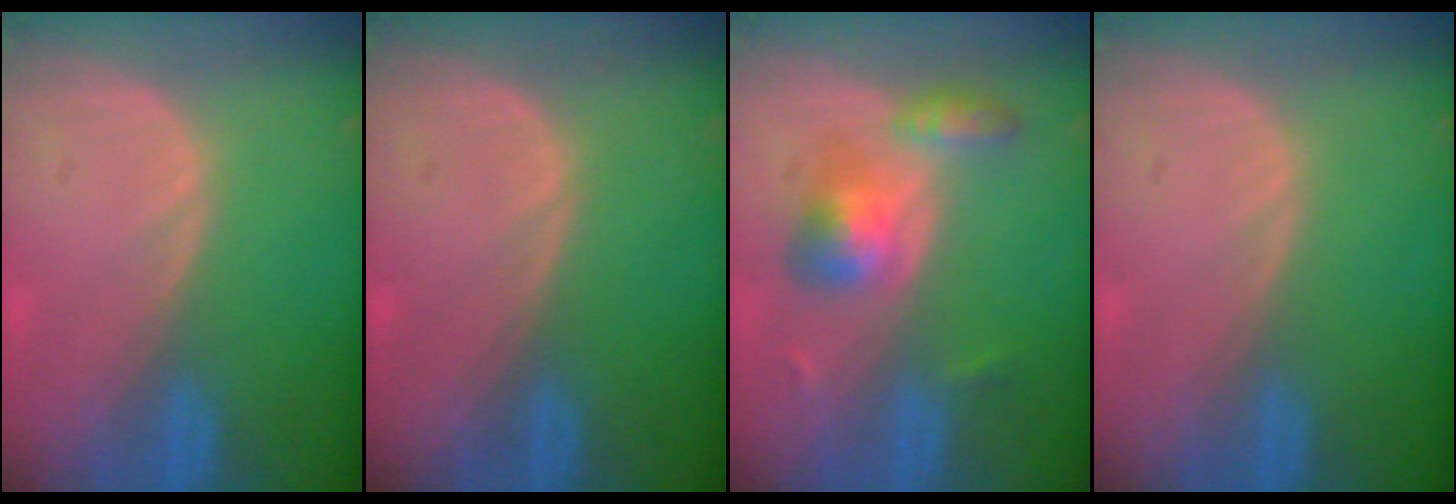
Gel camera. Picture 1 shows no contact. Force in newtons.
{"total": 0.0}
{"total": 5.7, "press": 5.4, "slide": 1.6}
{"total": 0.0}